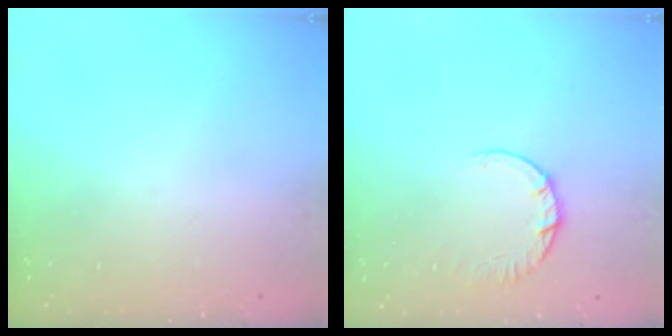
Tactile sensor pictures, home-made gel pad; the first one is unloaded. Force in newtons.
{"total": 2.4, "press": 2.4, "slide": 0.2}